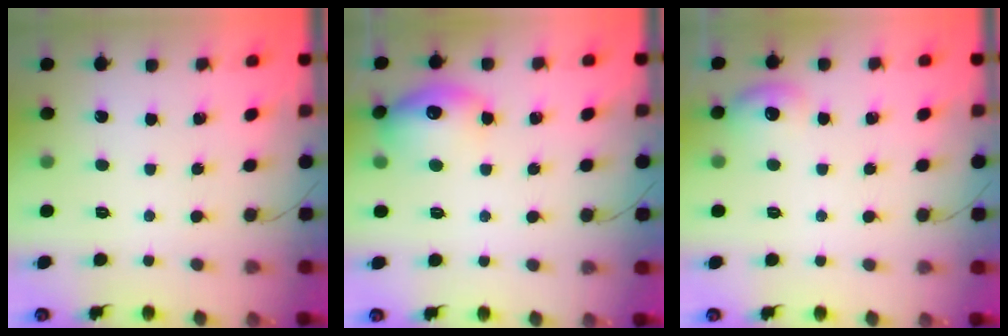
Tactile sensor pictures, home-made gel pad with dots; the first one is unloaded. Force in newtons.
{"total": 14.1, "press": 14.1, "slide": 1.2}
{"total": 7.1, "press": 6.9, "slide": 1.5}